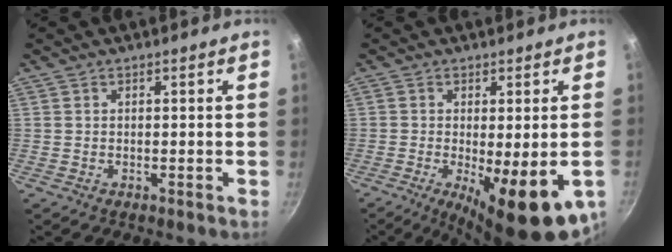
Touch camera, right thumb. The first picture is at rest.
{"total": 13.8, "force": [-4.0, 4.2, 12.6], "torque": [-0.176, -0.016, -0.047]}